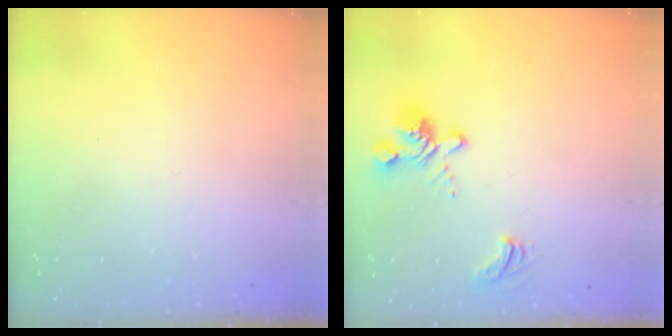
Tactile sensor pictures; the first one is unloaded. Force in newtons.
{"total": 4.7, "press": 4.6, "slide": 1.1}